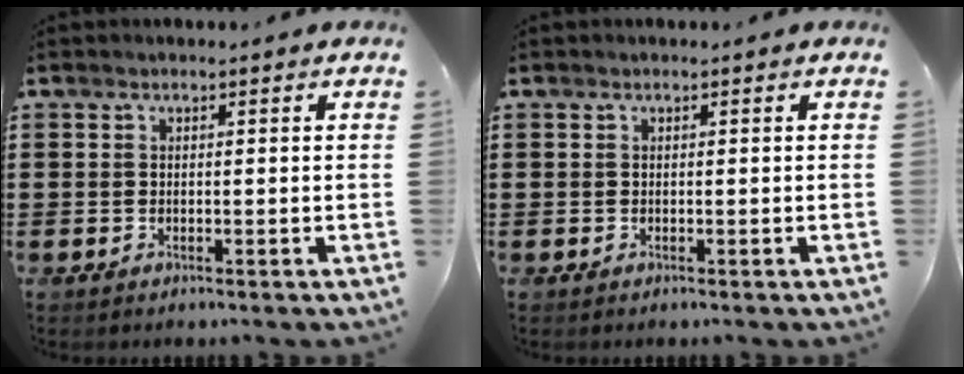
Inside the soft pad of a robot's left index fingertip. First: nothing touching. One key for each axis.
{"total": 0.0}